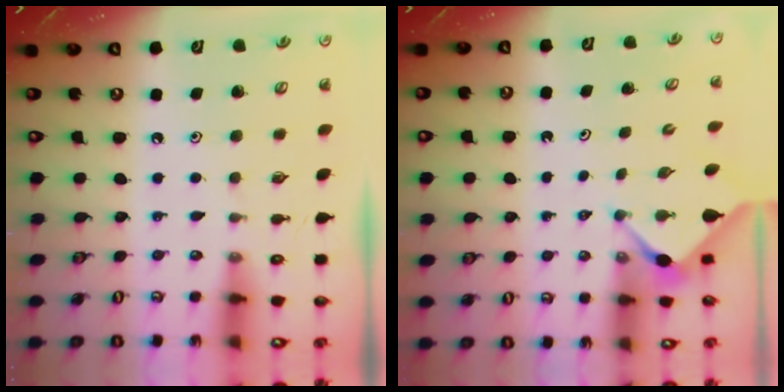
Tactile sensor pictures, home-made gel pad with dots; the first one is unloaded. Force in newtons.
{"total": 2.9, "press": 2.8, "slide": 0.3}